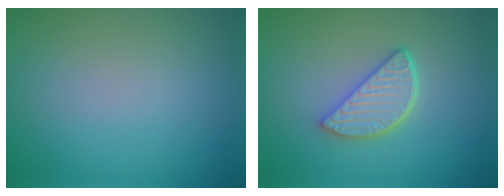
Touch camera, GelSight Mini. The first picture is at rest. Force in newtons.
{"total": 3.9, "press": 3.2, "slide": 2.2}